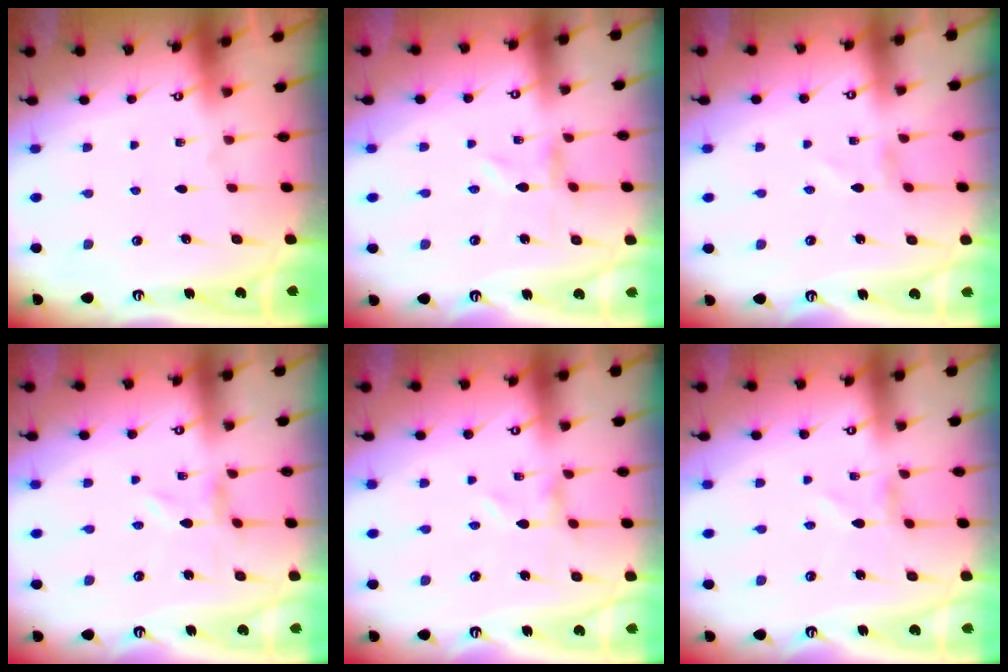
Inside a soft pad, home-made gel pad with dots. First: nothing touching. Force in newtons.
{"total": 0.0}
{"total": 0.8, "press": 0.8, "slide": 0.1}
{"total": 0.0}
{"total": 0.0}
{"total": 0.6, "press": 0.6, "slide": 0.2}